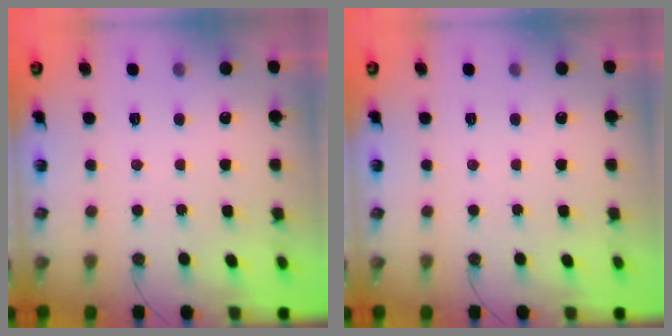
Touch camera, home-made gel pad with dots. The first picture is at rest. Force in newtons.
{"total": 0.0}